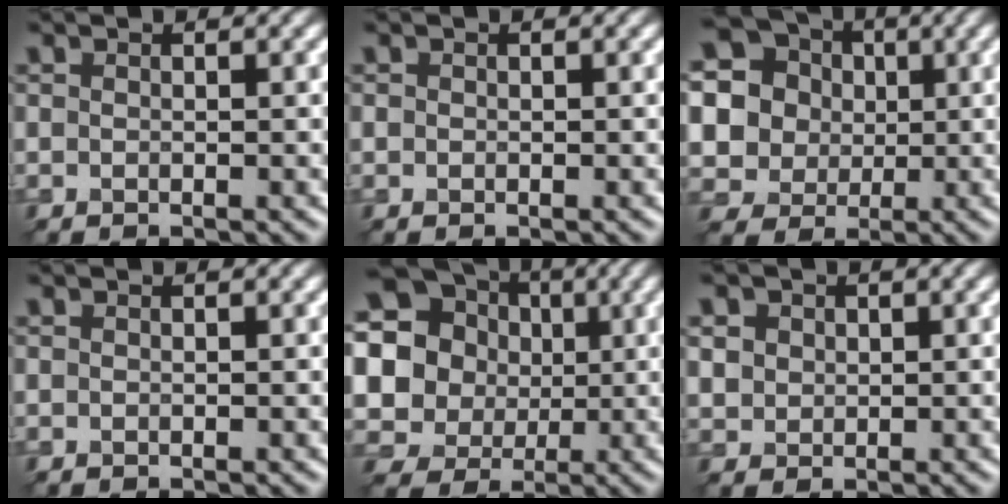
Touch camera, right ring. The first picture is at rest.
{"total": 0.0}
{"total": 15.7, "force": [4.0, 14.1, 5.6], "torque": [-0.177, 0.026, 0.056]}
{"total": 0.0}
{"total": 19.7, "force": [3.9, 18.2, 6.5], "torque": [-0.189, 0.013, 0.042]}
{"total": 3.3, "force": [1.4, 2.7, 1.4], "torque": [-0.044, 0.007, 0.028]}